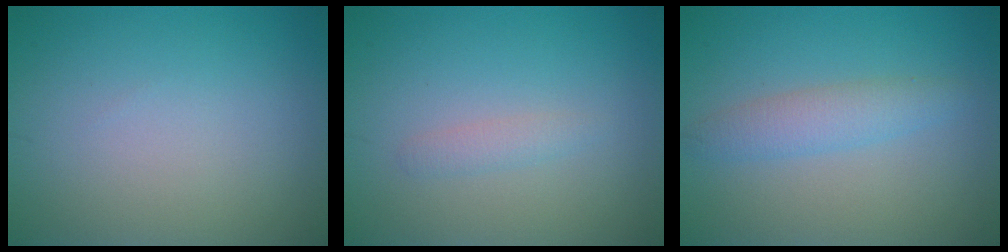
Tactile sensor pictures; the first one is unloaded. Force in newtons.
{"total": 1.1, "press": 1.1, "slide": 0.0}
{"total": 2.5, "press": 2.5, "slide": 0.1}